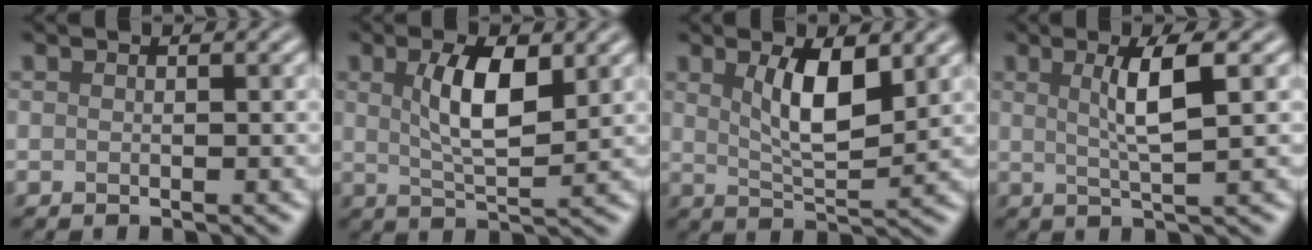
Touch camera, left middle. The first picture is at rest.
{"total": 5.3, "force": [1.5, 1.8, 4.7], "torque": [-0.091, 0.002, 0.027]}
{"total": 5.0, "force": [1.8, 1.7, 4.4], "torque": [-0.084, -0.005, 0.033]}
{"total": 4.2, "force": [1.0, 0.7, 4.0], "torque": [-0.068, 0.003, 0.018]}